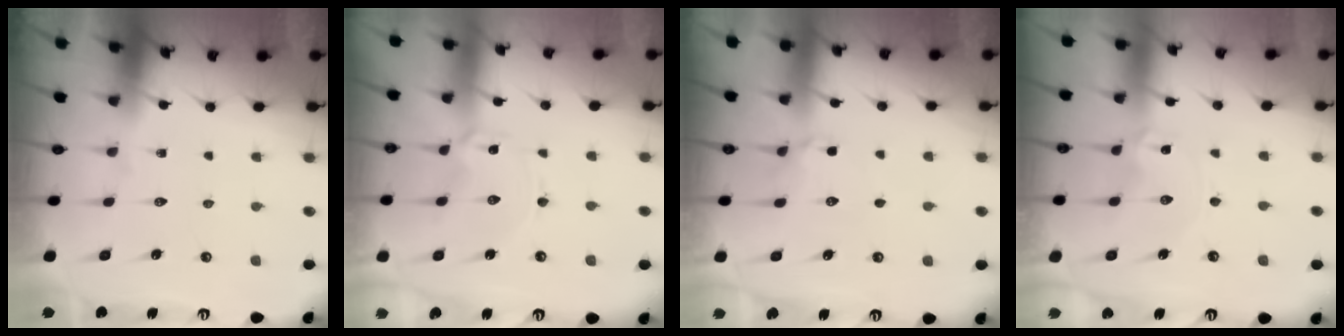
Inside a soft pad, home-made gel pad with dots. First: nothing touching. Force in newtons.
{"total": 1.2, "press": 1.2, "slide": 0.2}
{"total": 4.0, "press": 3.9, "slide": 1.2}
{"total": 1.1, "press": 1.1, "slide": 0.2}